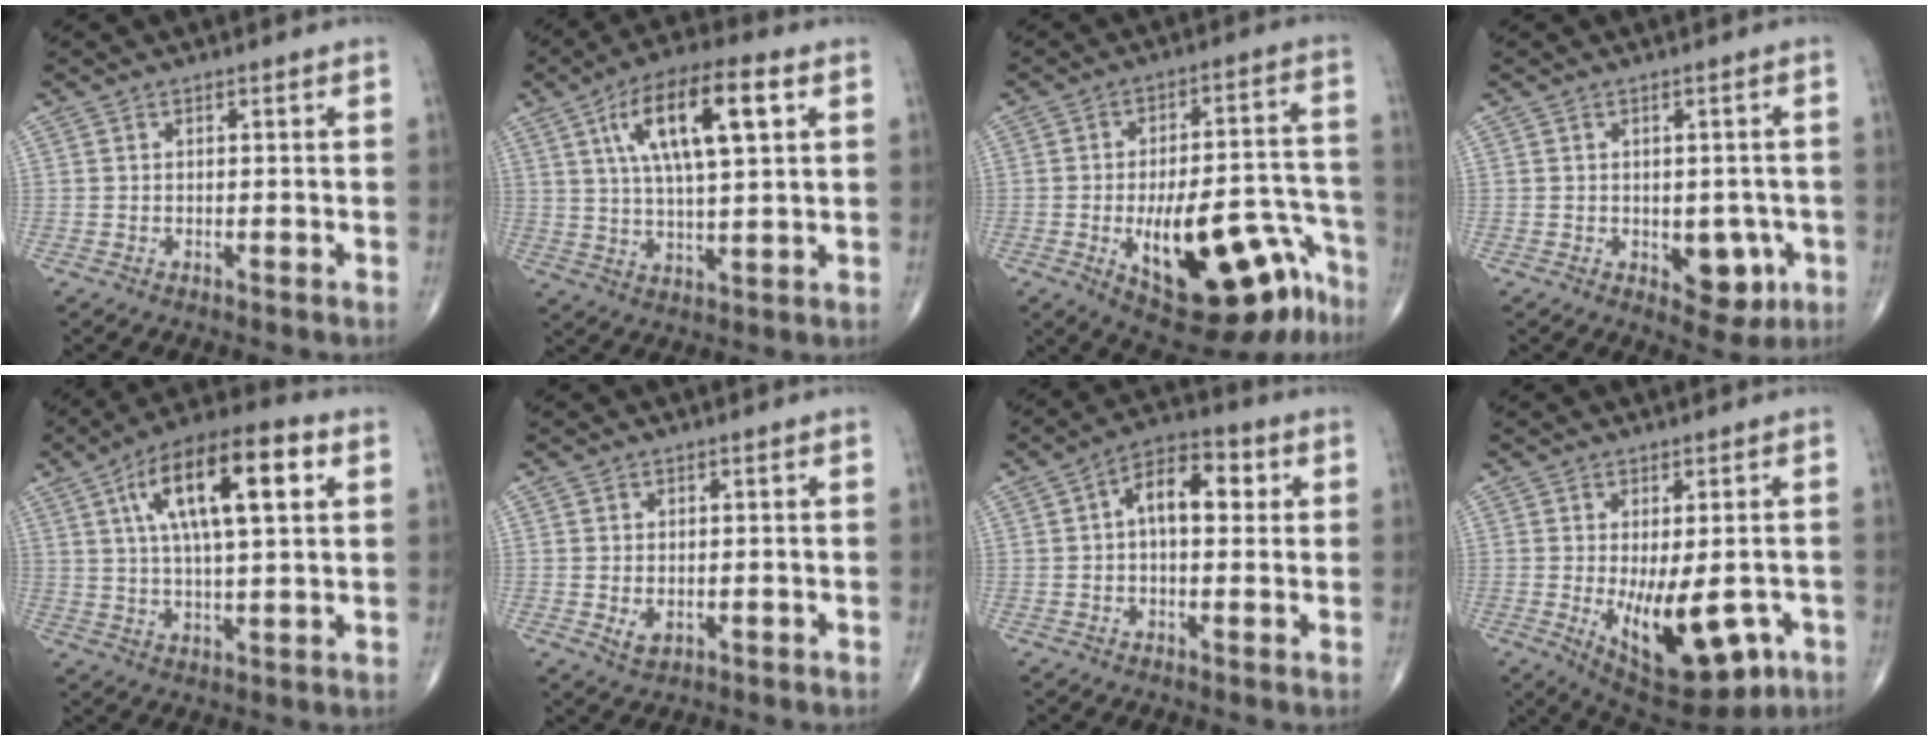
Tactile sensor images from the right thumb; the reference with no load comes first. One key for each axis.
{"total": 15.7, "fx": 5.5, "fy": 5.1, "fz": 13.7, "tx": -0.235, "ty": 0.001, "tz": 0.092}
{"total": 21.8, "fx": -10.4, "fy": 8.8, "fz": 17.1, "tx": -0.187, "ty": 0.072, "tz": -0.133}
{"total": 6.5, "fx": -1.7, "fy": 4.0, "fz": 4.8, "tx": -0.024, "ty": 0.002, "tz": -0.015}
{"total": 17.7, "fx": 5.9, "fy": 6.0, "fz": 15.6, "tx": -0.255, "ty": 0.008, "tz": 0.092}
{"total": 2.4, "fx": -0.2, "fy": 1.6, "fz": 1.7, "tx": -0.025, "ty": -0.004, "tz": 0.003}
{"total": 9.1, "fx": 1.6, "fy": 4.9, "fz": 7.5, "tx": -0.103, "ty": 0.023, "tz": 0.017}
{"total": 14.9, "fx": -4.3, "fy": 6.6, "fz": 12.6, "tx": -0.173, "ty": -0.017, "tz": -0.042}